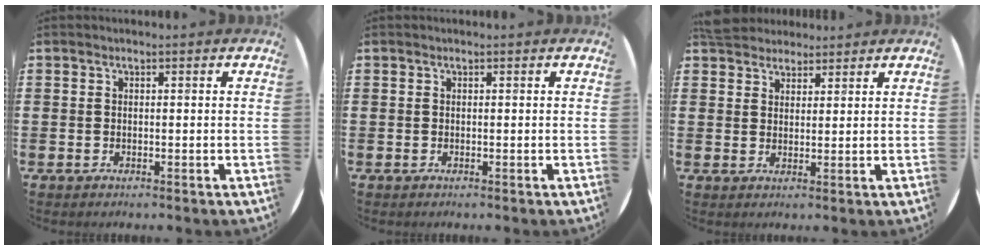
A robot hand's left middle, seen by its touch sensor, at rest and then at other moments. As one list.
[{"total": 0.0}, {"total": 3.9, "force": [3.6, 1.3, 0.2], "torque": [-0.008, -0.004, 0.070]}]